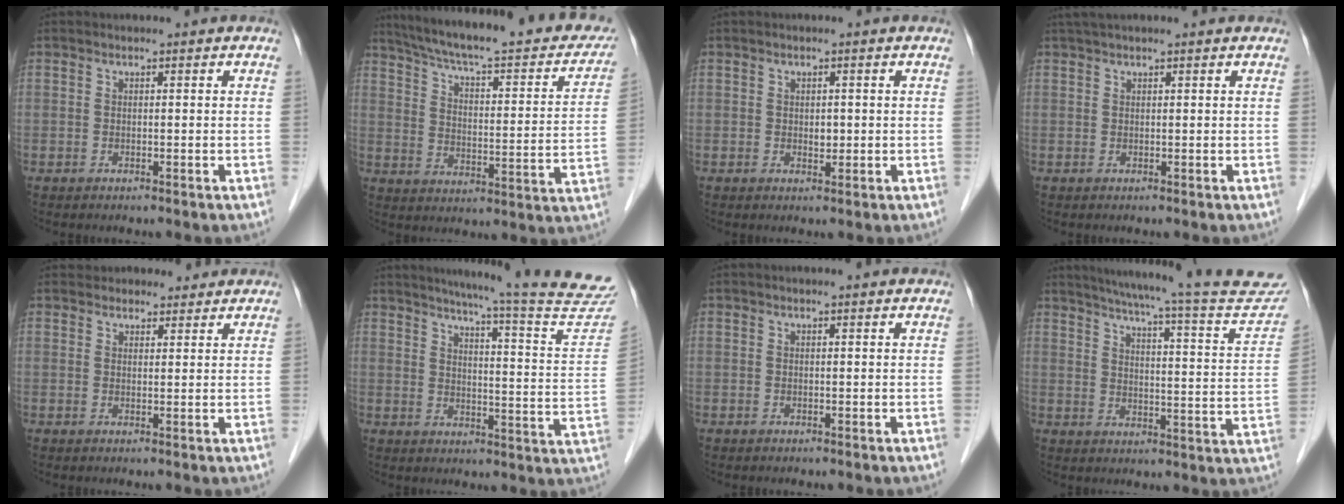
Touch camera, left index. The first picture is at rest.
{"total": 28.3, "force": [23.6, 5.2, 14.7], "torque": [-0.224, -0.015, 0.306]}
{"total": 1.3, "force": [0.0, 0.8, 1.0], "torque": [-0.016, 0.000, 0.003]}
{"total": 4.0, "force": [3.5, -0.1, 2.0], "torque": [-0.025, 0.036, 0.053]}
{"total": 5.0, "force": [4.6, 2.0, 0.1], "torque": [0.009, 0.016, 0.057]}
{"total": 23.8, "force": [21.7, -0.8, 9.7], "torque": [-0.138, -0.097, 0.254]}
{"total": 1.5, "force": [1.4, -0.1, 0.6], "torque": [-0.012, 0.008, 0.016]}
{"total": 26.0, "force": [23.6, 1.6, 10.8], "torque": [-0.160, -0.069, 0.282]}